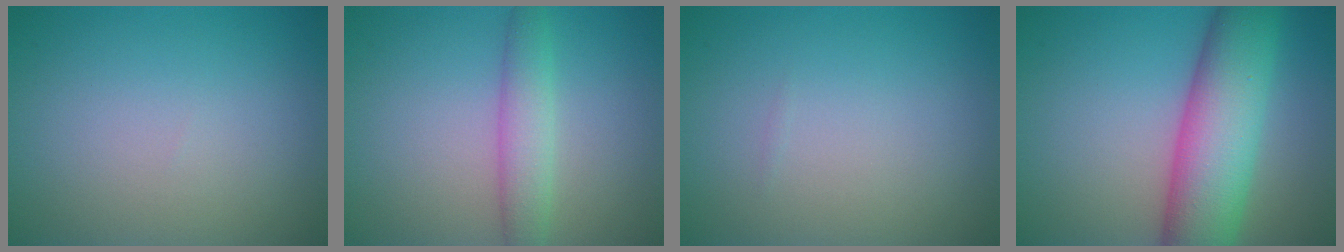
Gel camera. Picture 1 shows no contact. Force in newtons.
{"total": 3.0, "press": 3.0, "slide": 0.1}
{"total": 0.0}
{"total": 9.9, "press": 9.8, "slide": 0.4}